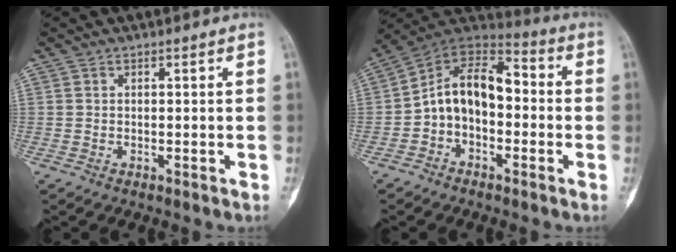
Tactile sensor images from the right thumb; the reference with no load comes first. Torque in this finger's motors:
{"motor_torque": [0.28, 0.29, 0.21, -0.03, 0.10]}